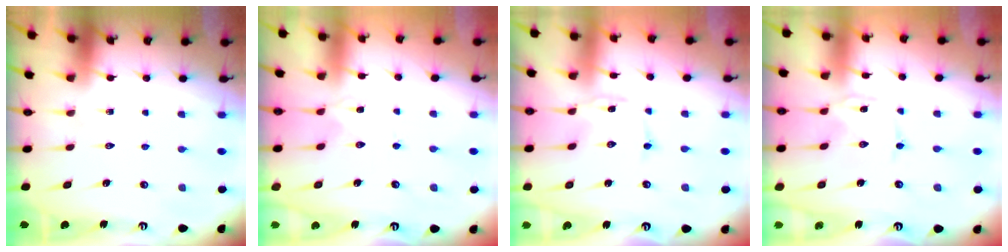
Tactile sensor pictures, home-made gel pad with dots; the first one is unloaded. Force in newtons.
{"total": 0.0}
{"total": 0.0}
{"total": 0.0}